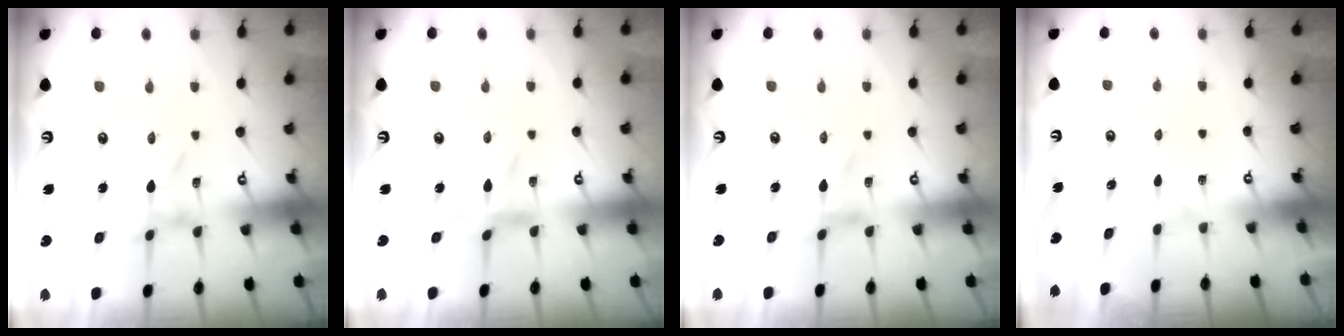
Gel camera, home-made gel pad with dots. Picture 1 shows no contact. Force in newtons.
{"total": 0.8, "press": 0.7, "slide": 0.4}
{"total": 0.0}
{"total": 0.0}